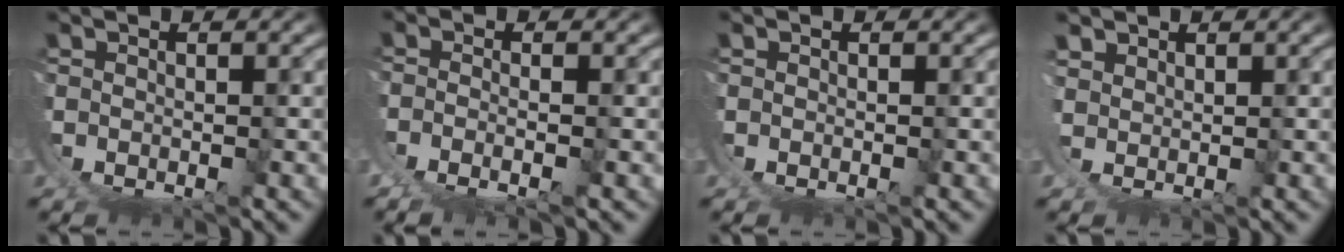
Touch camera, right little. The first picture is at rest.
{"total": 2.5, "force": [-0.4, 0.3, 2.4], "torque": [-0.058, -0.016, 0.004]}
{"total": 0.0}
{"total": 2.0, "force": [1.9, 0.4, -0.5], "torque": [-0.005, 0.008, 0.030]}